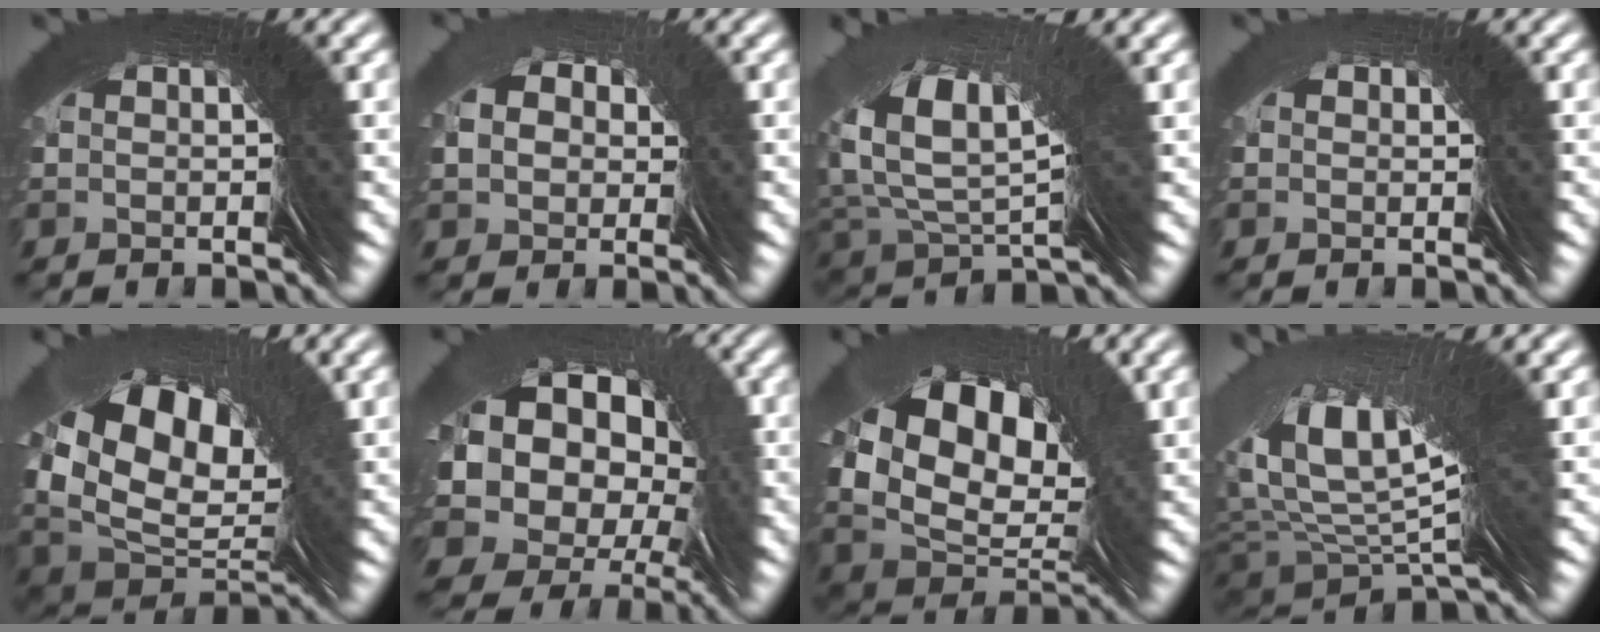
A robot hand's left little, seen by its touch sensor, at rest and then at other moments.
{"total": 3.3, "force": [1.3, 2.9, 0.4], "torque": [-0.013, 0.005, 0.020]}
{"total": 3.8, "force": [1.4, 0.6, 3.4], "torque": [-0.073, 0.011, 0.028]}
{"total": 0.9, "force": [0.3, 0.3, -0.8], "torque": [0.006, -0.001, 0.007]}
{"total": 7.5, "force": [0.6, 4.8, 5.8], "torque": [-0.098, -0.010, 0.011]}
{"total": 10.4, "force": [2.1, 9.9, 2.7], "torque": [-0.114, -0.014, 0.031]}
{"total": 7.1, "force": [0.8, 4.9, 5.1], "torque": [-0.070, 0.006, 0.009]}
{"total": 7.2, "force": [2.7, 0.7, 6.6], "torque": [-0.114, 0.035, 0.036]}